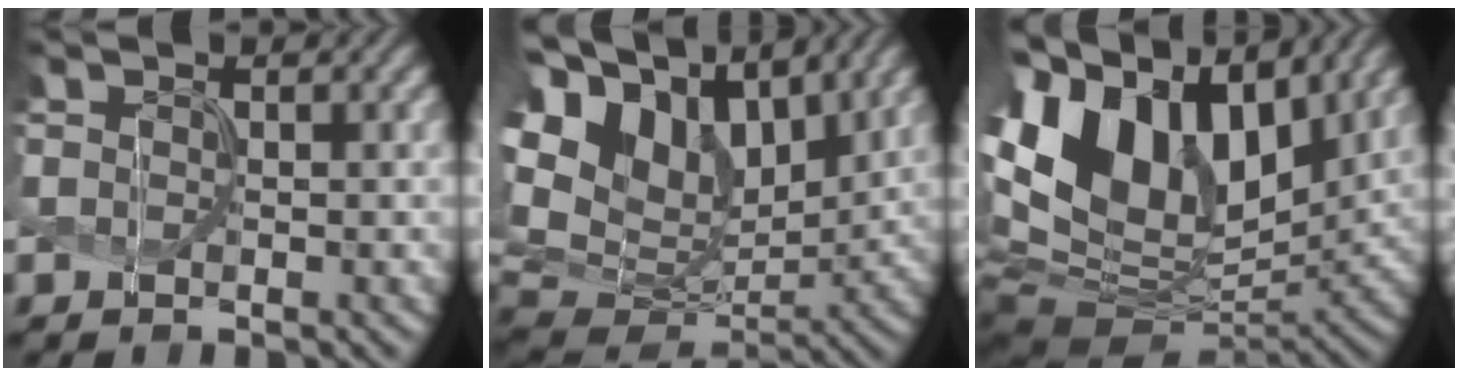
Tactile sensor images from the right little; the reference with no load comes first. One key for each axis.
{"total": 17.3, "fx": 7.6, "fy": 10.7, "fz": 11.3, "tx": -0.238, "ty": 0.042, "tz": 0.145}
{"total": 15.6, "fx": 5.2, "fy": 10.4, "fz": 10.5, "tx": -0.213, "ty": 0.024, "tz": 0.095}